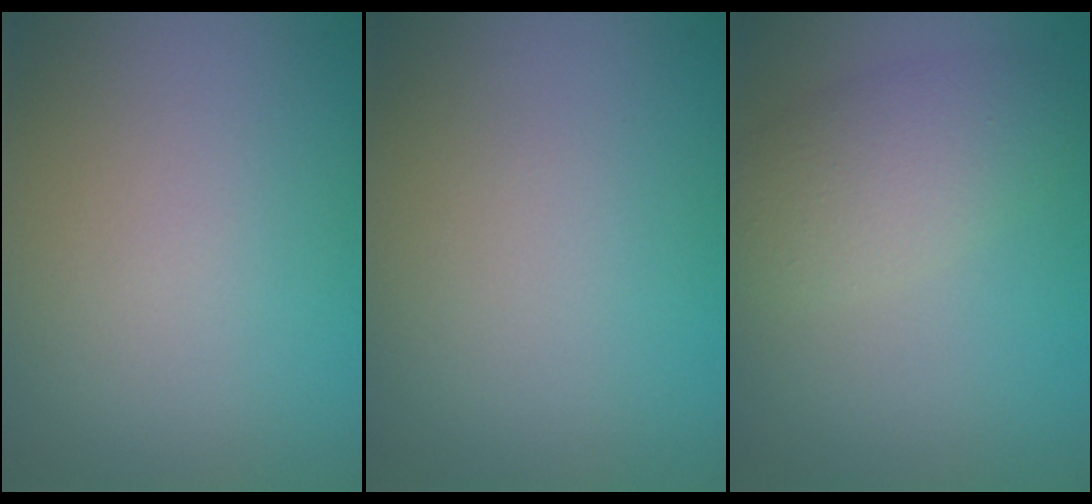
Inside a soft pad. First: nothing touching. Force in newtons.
{"total": 0.0}
{"total": 3.8, "press": 3.8, "slide": 0.1}